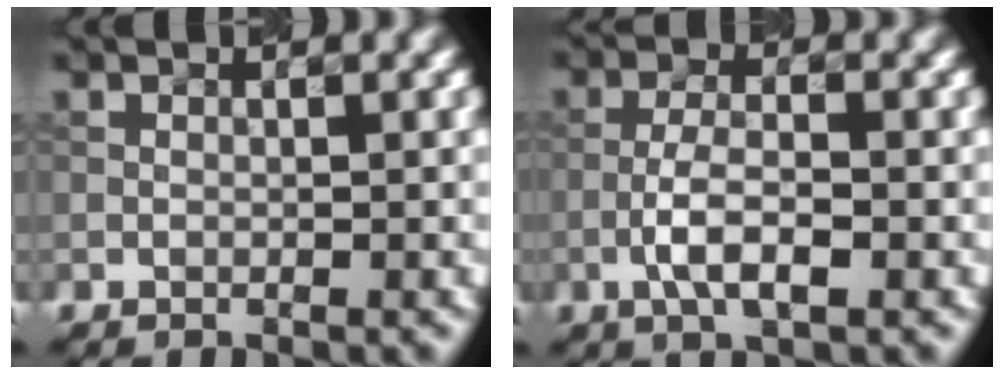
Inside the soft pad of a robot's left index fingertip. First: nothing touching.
{"total": 3.6, "force": [-1.4, 1.1, 3.2], "torque": [-0.064, 0.002, -0.031]}